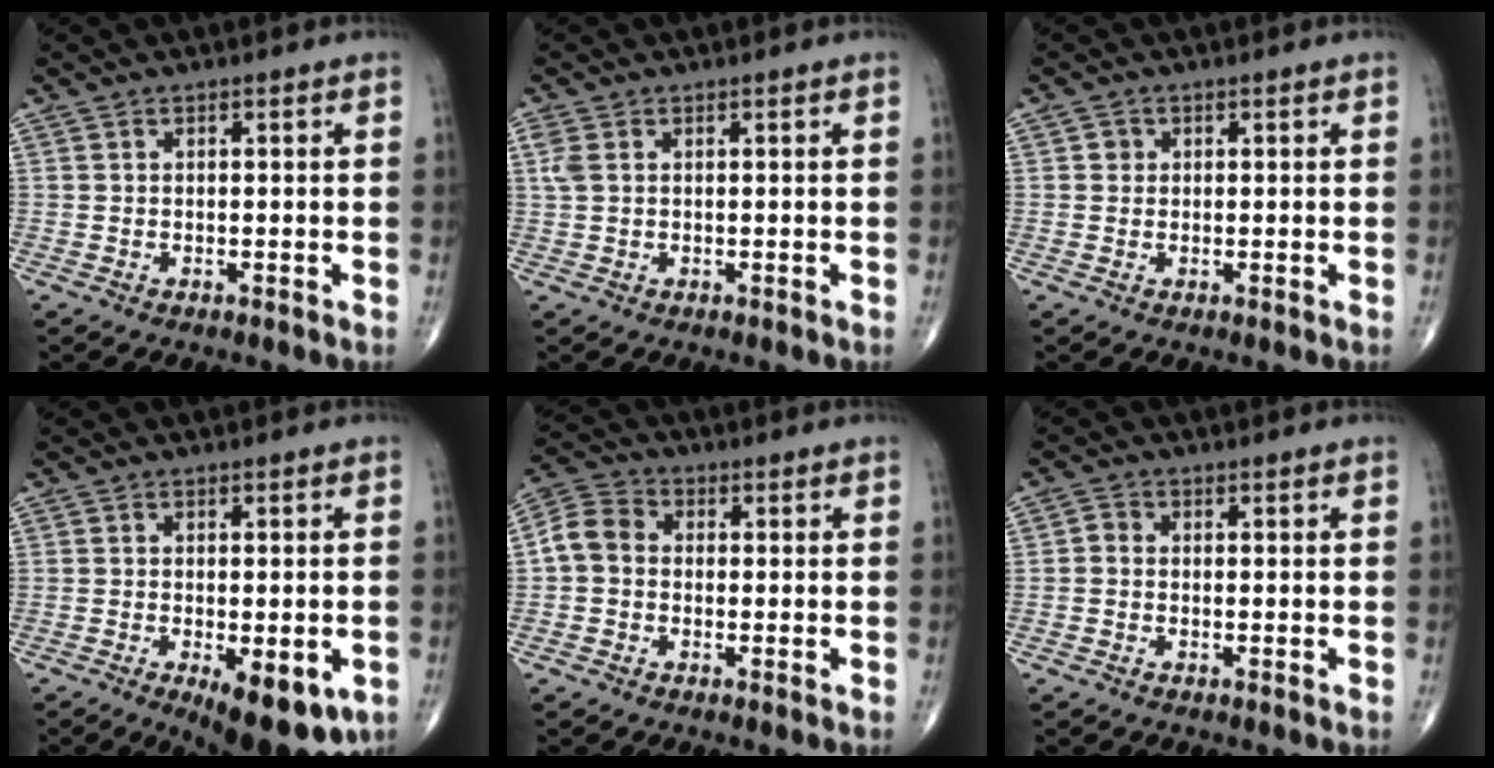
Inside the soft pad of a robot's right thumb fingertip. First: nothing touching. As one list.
[{"total": 2.3, "force": [0.7, 1.5, 1.6], "torque": [-0.052, 0.009, 0.017]}, {"total": 1.3, "force": [0.2, 1.2, 0.3], "torque": [0.001, 0.001, 0.002]}, {"total": 11.5, "force": [-4.7, 4.7, 9.4], "torque": [-0.115, -0.010, -0.059]}, {"total": 6.1, "force": [-0.4, 5.0, 3.5], "torque": [-0.059, 0.020, -0.022]}, {"total": 1.5, "force": [-0.4, 1.2, 0.8], "torque": [-0.009, 0.002, -0.012]}]